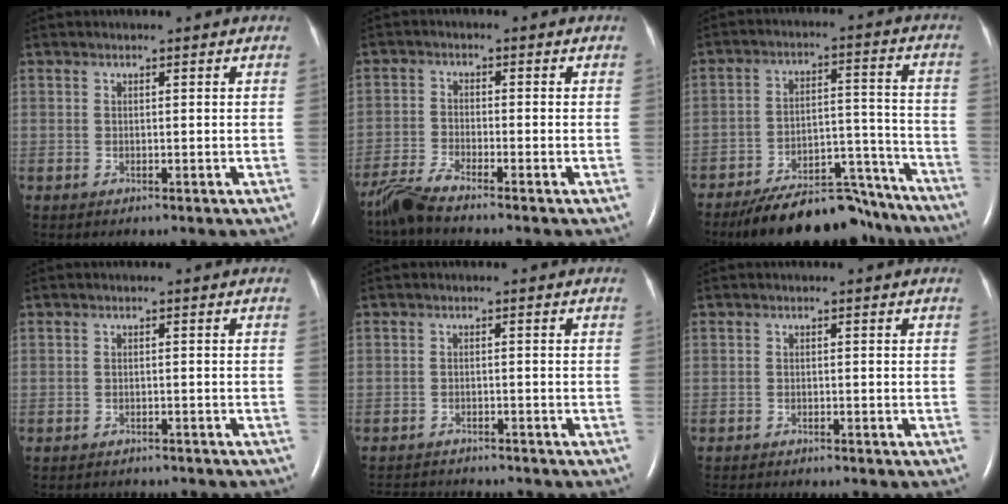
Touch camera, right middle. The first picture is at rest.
{"total": 4.6, "force": [-4.2, -0.4, 1.9], "torque": [-0.049, -0.021, -0.088]}
{"total": 16.4, "force": [-14.6, 4.8, 5.7], "torque": [-0.070, 0.032, -0.215]}
{"total": 5.6, "force": [-5.4, 1.3, 0.7], "torque": [-0.011, -0.007, -0.063]}
{"total": 8.9, "force": [-8.6, 1.5, 2.1], "torque": [-0.041, -0.004, -0.115]}
{"total": 6.8, "force": [-6.2, 1.2, 2.5], "torque": [-0.035, -0.007, -0.084]}